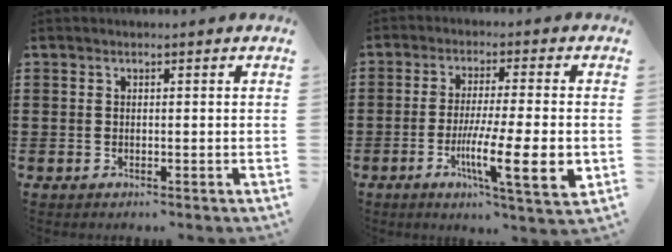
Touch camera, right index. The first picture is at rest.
{"total": 11.8, "force": [-3.2, 1.7, 11.3], "torque": [-0.196, -0.019, -0.055]}